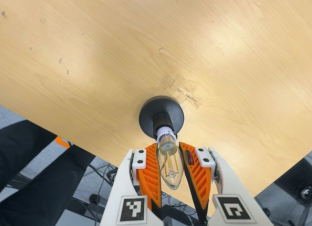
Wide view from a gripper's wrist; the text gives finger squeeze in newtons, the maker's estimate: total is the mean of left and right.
{"total": 12.5, "left": 11.9, "right": 13.1}